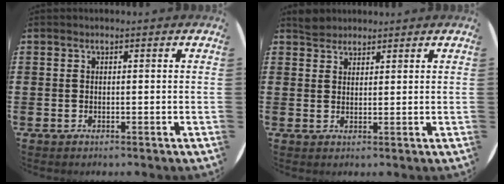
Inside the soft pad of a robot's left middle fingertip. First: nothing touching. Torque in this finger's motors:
{"motor_torque": [0.24, -0.21, -0.01, 0.00]}